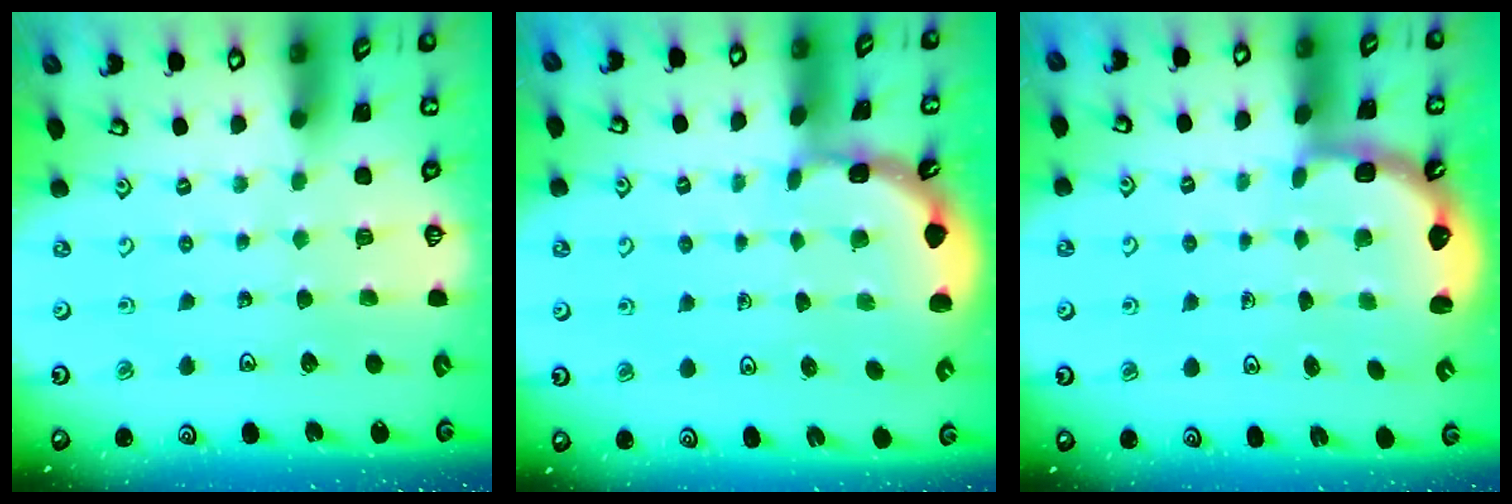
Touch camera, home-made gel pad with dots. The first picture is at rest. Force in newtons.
{"total": 1.5, "press": 1.5, "slide": 0.1}
{"total": 2.5, "press": 2.1, "slide": 1.3}